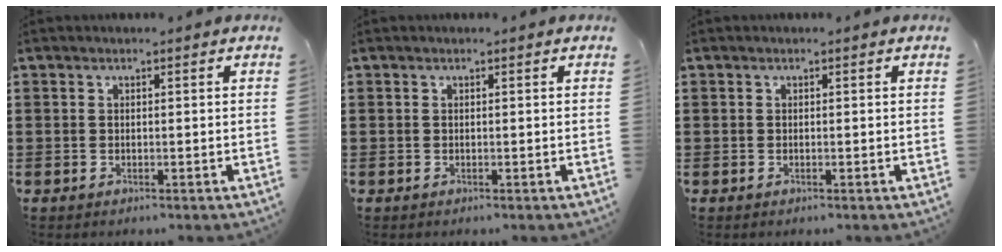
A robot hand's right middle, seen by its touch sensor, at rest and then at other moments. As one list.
[{"total": 0.0}, {"total": 0.0}]